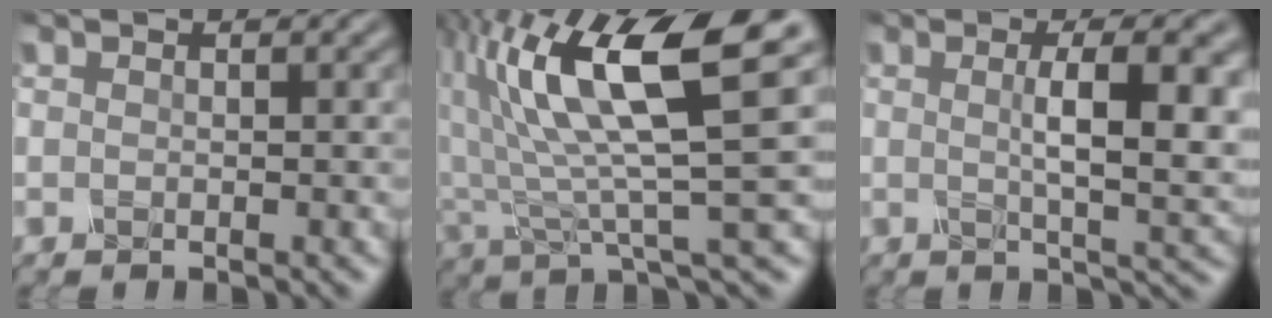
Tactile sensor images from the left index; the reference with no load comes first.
{"total": 11.9, "force": [4.3, 2.8, 10.8], "torque": [-0.210, 0.013, 0.088]}
{"total": 6.6, "force": [0.6, 1.4, 6.4], "torque": [-0.087, 0.005, 0.017]}